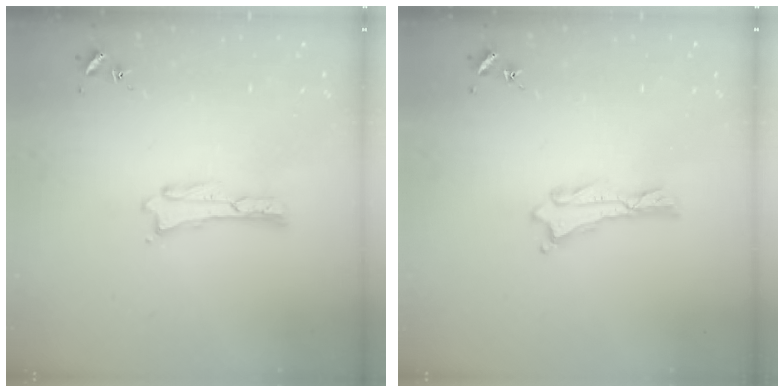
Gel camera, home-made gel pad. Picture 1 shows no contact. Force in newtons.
{"total": 0.0}